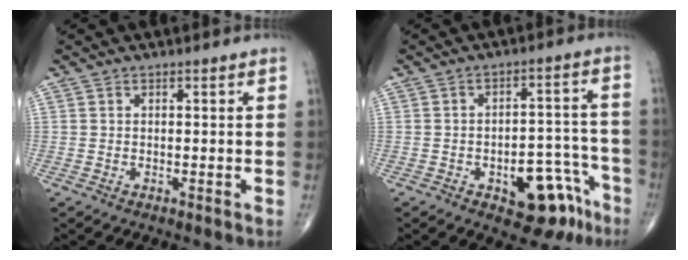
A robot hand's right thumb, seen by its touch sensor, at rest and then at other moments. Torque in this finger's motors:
{"motor_torque": [1.63, 1.30, 0.40, -0.69, 0.06]}